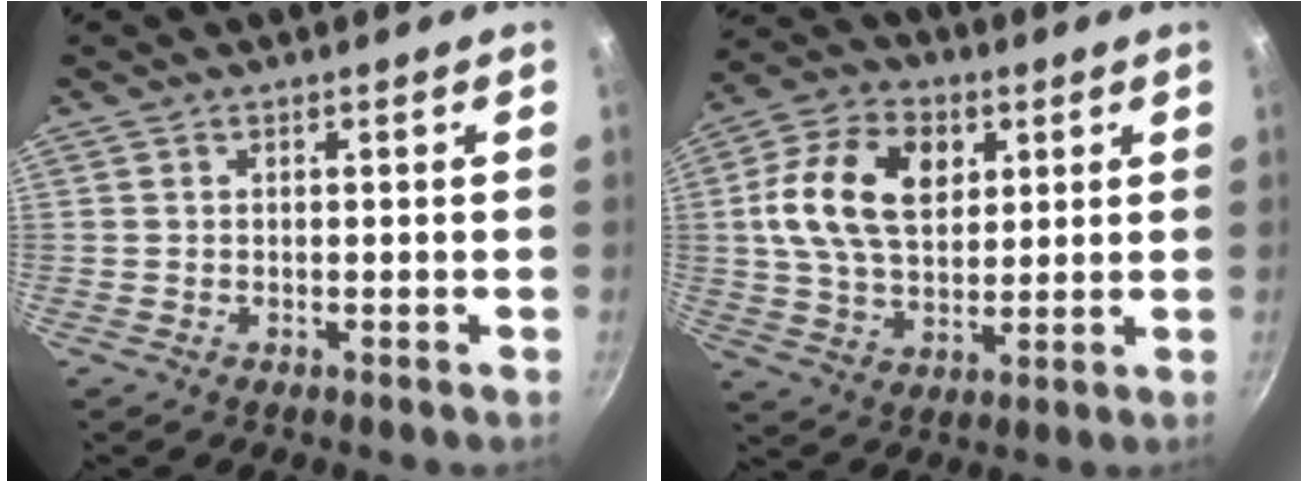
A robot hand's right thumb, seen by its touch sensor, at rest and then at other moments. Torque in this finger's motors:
{"motor_torque": [-1.32, 1.70, 0.66, -0.45, 0.49]}